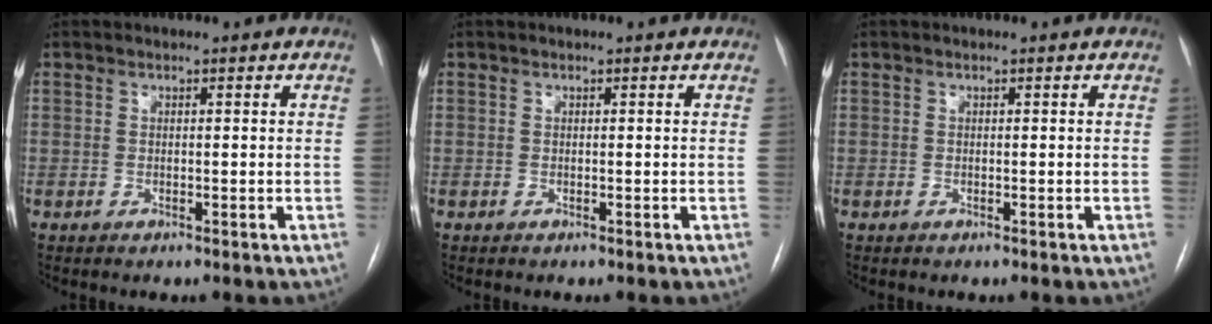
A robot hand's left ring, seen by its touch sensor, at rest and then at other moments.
{"total": 0.0}
{"total": 0.0}